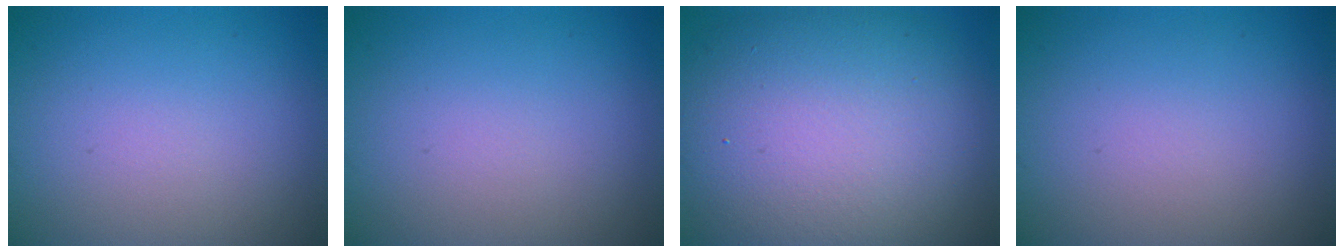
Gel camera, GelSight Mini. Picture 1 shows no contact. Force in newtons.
{"total": 0.0}
{"total": 13.5, "press": 13.5, "slide": 1.3}
{"total": 0.0}